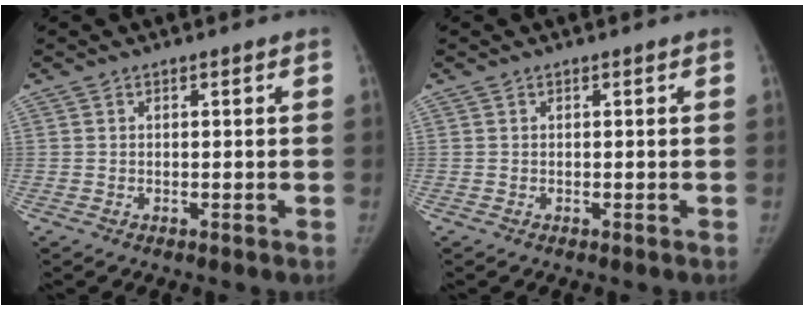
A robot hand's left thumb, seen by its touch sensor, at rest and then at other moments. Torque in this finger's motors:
{"motor_torque": [0.00, 0.00, 0.24, -0.15, 0.00]}